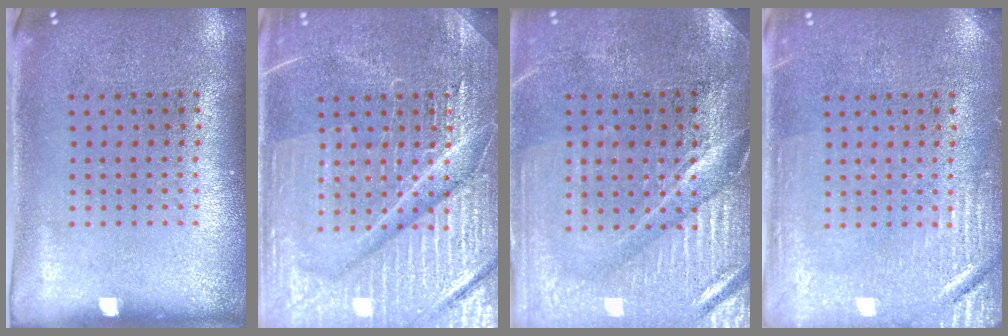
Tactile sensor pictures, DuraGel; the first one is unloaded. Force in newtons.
{"total": 7.3, "press": 7.3, "slide": 0.9}
{"total": 4.0, "press": 3.7, "slide": 1.6}
{"total": 2.9, "press": 2.9, "slide": 0.3}